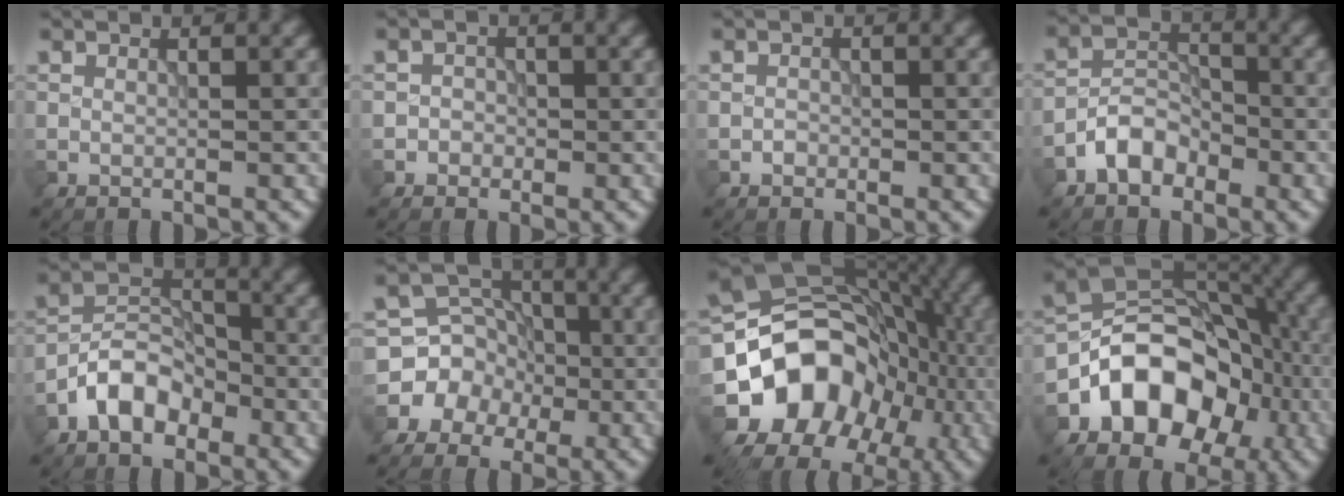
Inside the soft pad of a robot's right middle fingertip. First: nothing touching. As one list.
[{"total": 1.5, "force": [-0.6, 1.4, 0.1], "torque": [0.019, 0.006, -0.018]}, {"total": 0.7, "force": [-0.4, 0.6, 0.2], "torque": [0.000, -0.001, -0.007]}, {"total": 3.5, "force": [-2.2, 2.2, 1.7], "torque": [-0.026, 0.011, -0.048]}, {"total": 5.0, "force": [-2.8, 3.2, 2.6], "torque": [-0.044, 0.010, -0.060]}, {"total": 5.6, "force": [-2.4, 5.1, 0.8], "torque": [0.015, 0.011, -0.067]}, {"total": 14.7, "force": [-4.5, 11.8, 7.6], "torque": [-0.128, 0.012, -0.093]}, {"total": 10.1, "force": [-4.0, 7.4, 5.7], "torque": [-0.068, 0.012, -0.077]}]